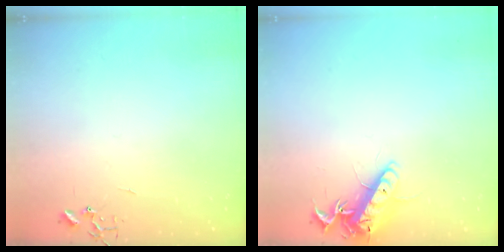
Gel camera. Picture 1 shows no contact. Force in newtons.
{"total": 14.2, "press": 14.2, "slide": 1.4}